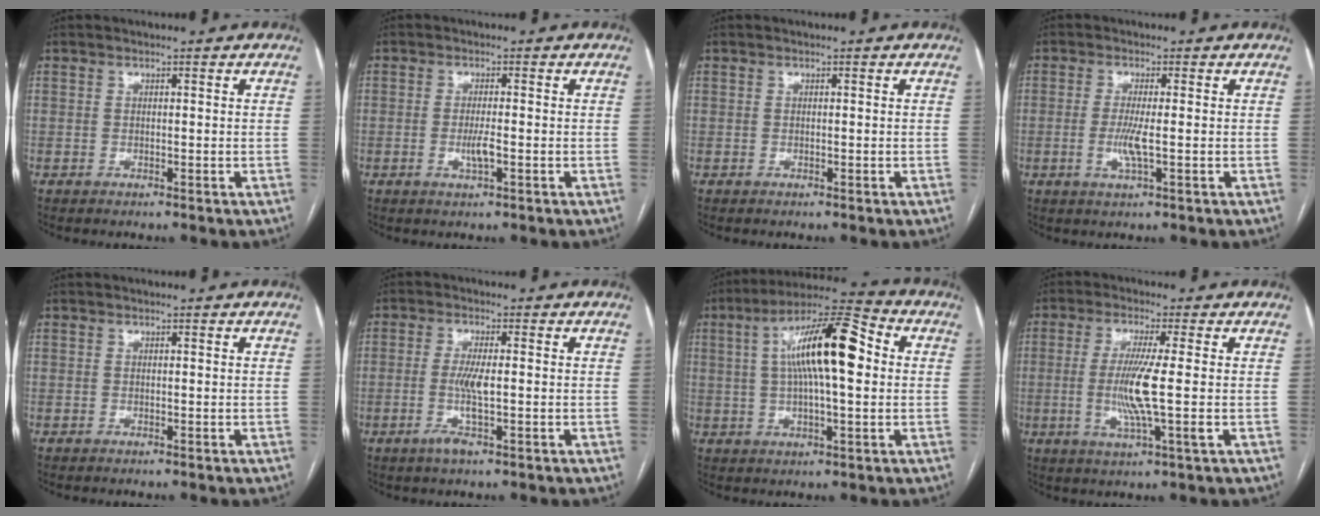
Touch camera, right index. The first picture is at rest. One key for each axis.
{"total": 2.5, "fx": -0.7, "fy": 0.3, "fz": 2.4, "tx": -0.050, "ty": -0.003, "tz": -0.012}
{"total": 0.0}
{"total": 3.8, "fx": -0.6, "fy": 0.1, "fz": 3.7, "tx": -0.083, "ty": -0.009, "tz": -0.012}
{"total": 0.0}
{"total": 4.6, "fx": -1.1, "fy": 0.3, "fz": 4.4, "tx": -0.097, "ty": -0.009, "tz": -0.021}
{"total": 14.9, "fx": 2.5, "fy": 3.1, "fz": 14.3, "tx": -0.251, "ty": 0.035, "tz": 0.035}
{"total": 8.2, "fx": -0.5, "fy": -0.6, "fz": 8.2, "tx": -0.169, "ty": -0.015, "tz": -0.012}